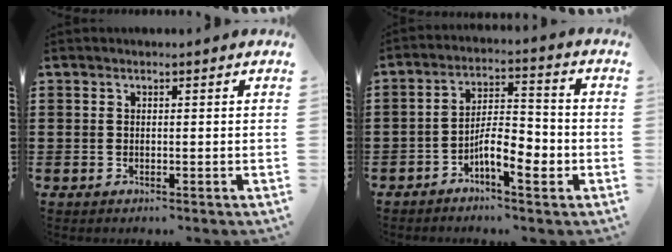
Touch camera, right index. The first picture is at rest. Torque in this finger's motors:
{"motor_torque": [0.50, -0.56, 0.23, 0.07]}